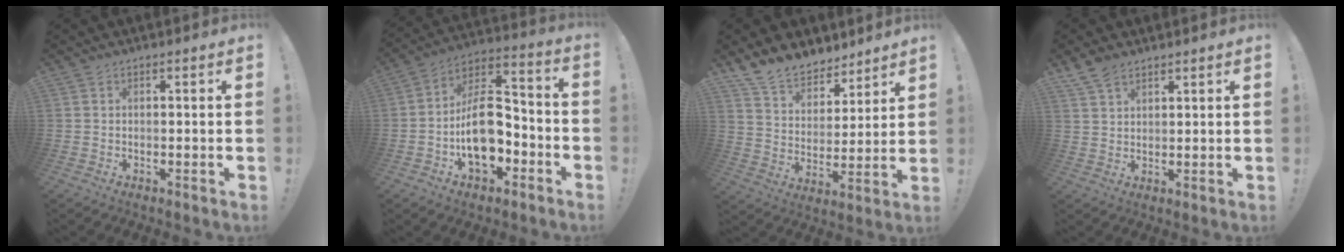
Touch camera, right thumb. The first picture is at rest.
{"total": 16.9, "force": [-4.8, 10.6, 12.2], "torque": [-0.202, 0.035, -0.074]}
{"total": 12.6, "force": [10.8, 5.9, 2.5], "torque": [-0.063, -0.084, 0.208]}
{"total": 5.2, "force": [4.1, 2.5, 2.0], "torque": [-0.037, -0.019, 0.078]}